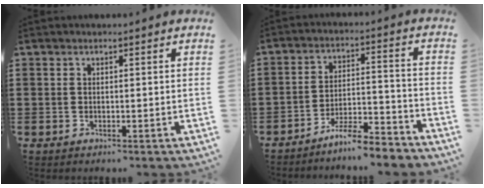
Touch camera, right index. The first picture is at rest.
{"total": 6.4, "force": [-6.1, 0.3, 2.0], "torque": [-0.038, 0.007, -0.117]}